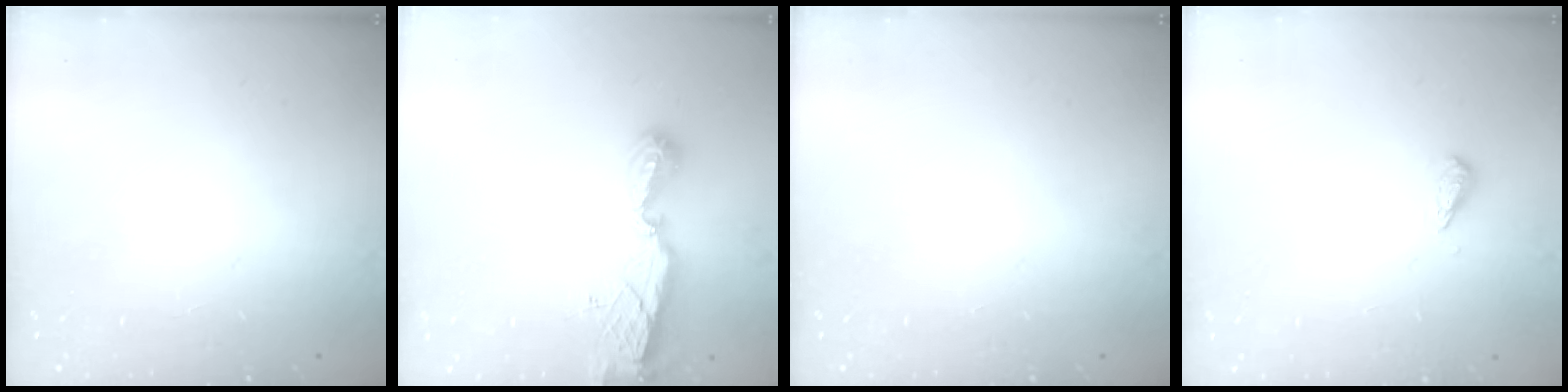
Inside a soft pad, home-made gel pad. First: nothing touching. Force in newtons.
{"total": 8.4, "press": 8.4, "slide": 0.8}
{"total": 0.0}
{"total": 2.7, "press": 2.6, "slide": 0.4}